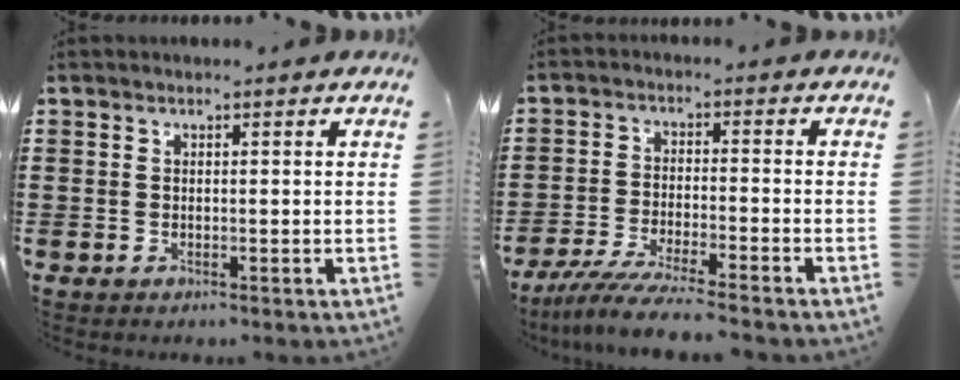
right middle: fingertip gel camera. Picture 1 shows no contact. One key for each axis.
{"total": 6.0, "fx": -5.5, "fy": -0.3, "fz": 2.4, "tx": -0.057, "ty": -0.019, "tz": -0.107}